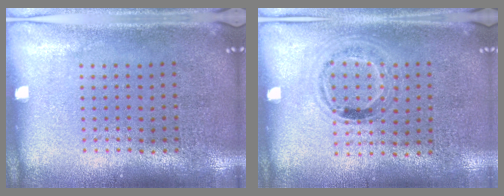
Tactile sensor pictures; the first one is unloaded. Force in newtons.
{"total": 1.1, "press": 0.9, "slide": 0.6}